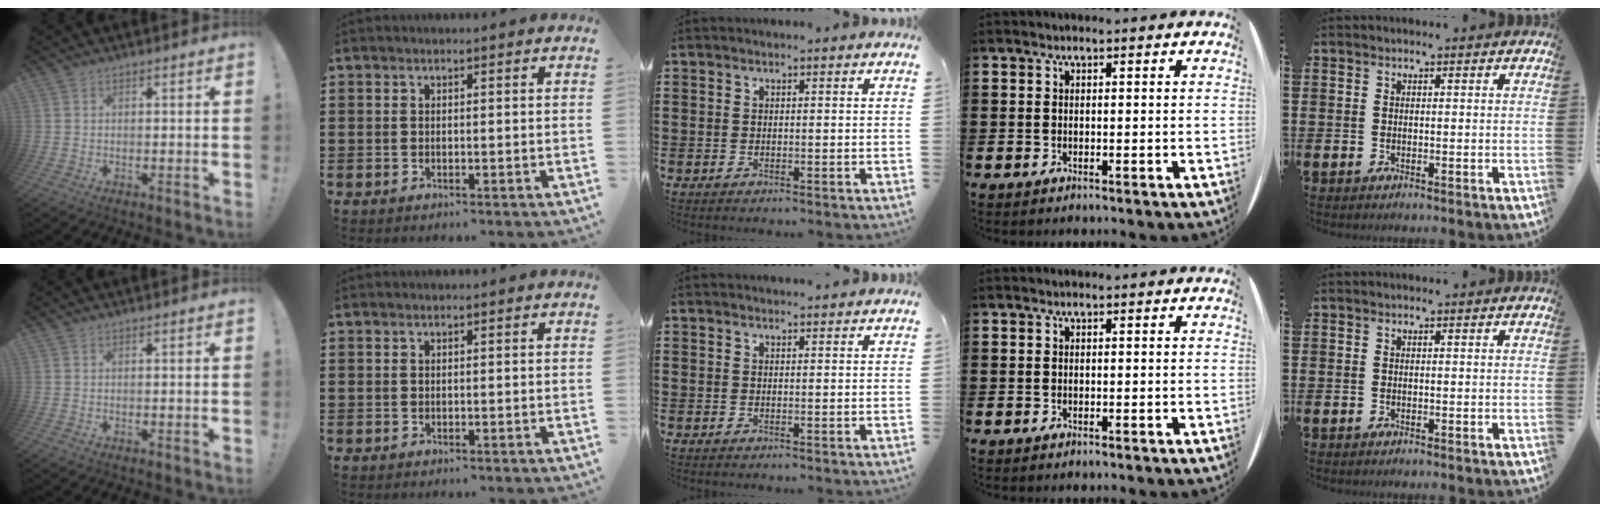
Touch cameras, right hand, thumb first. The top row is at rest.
{"middle": {"total": 0.8, "force": [0.8, 0.0, 0.1], "torque": [0.003, -0.004, 0.014]}}